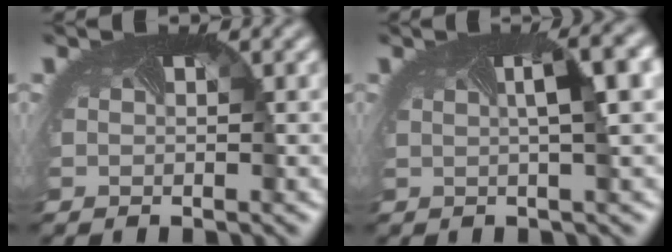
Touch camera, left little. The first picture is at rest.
{"total": 5.7, "force": [1.4, 1.4, 5.3], "torque": [-0.048, 0.019, 0.016]}